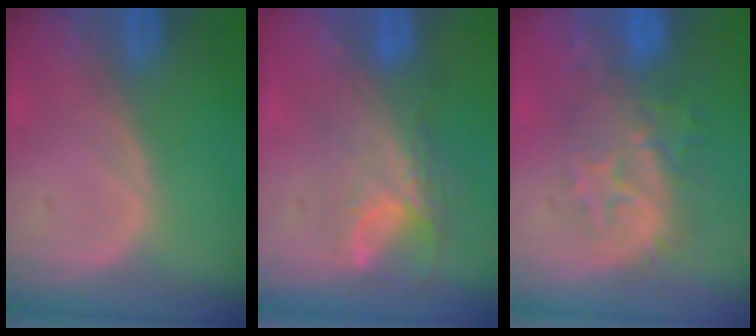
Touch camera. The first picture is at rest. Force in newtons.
{"total": 8.0, "press": 6.6, "slide": 4.4}
{"total": 8.6, "press": 8.3, "slide": 2.1}